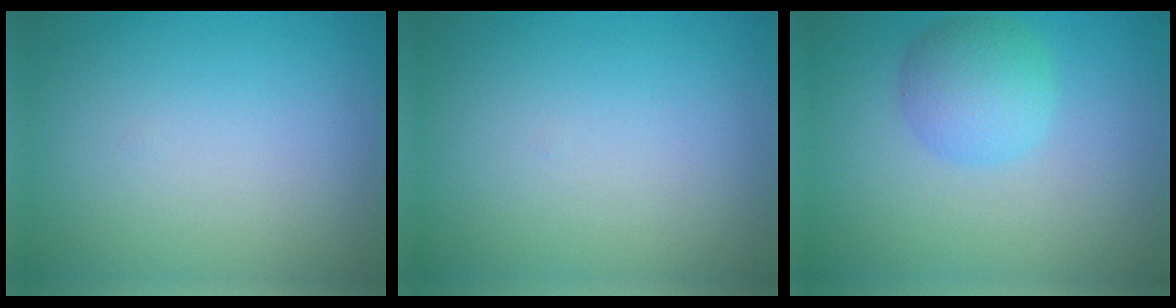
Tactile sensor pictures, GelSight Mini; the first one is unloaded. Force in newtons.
{"total": 0.0}
{"total": 3.5, "press": 3.5, "slide": 0.0}